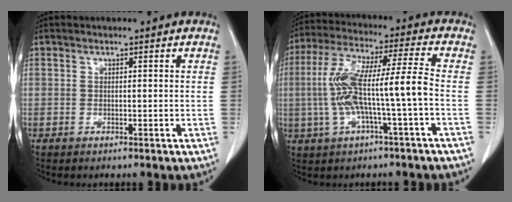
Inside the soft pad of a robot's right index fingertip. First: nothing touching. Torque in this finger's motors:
{"motor_torque": [1.08, 0.00, 0.77, 0.21]}